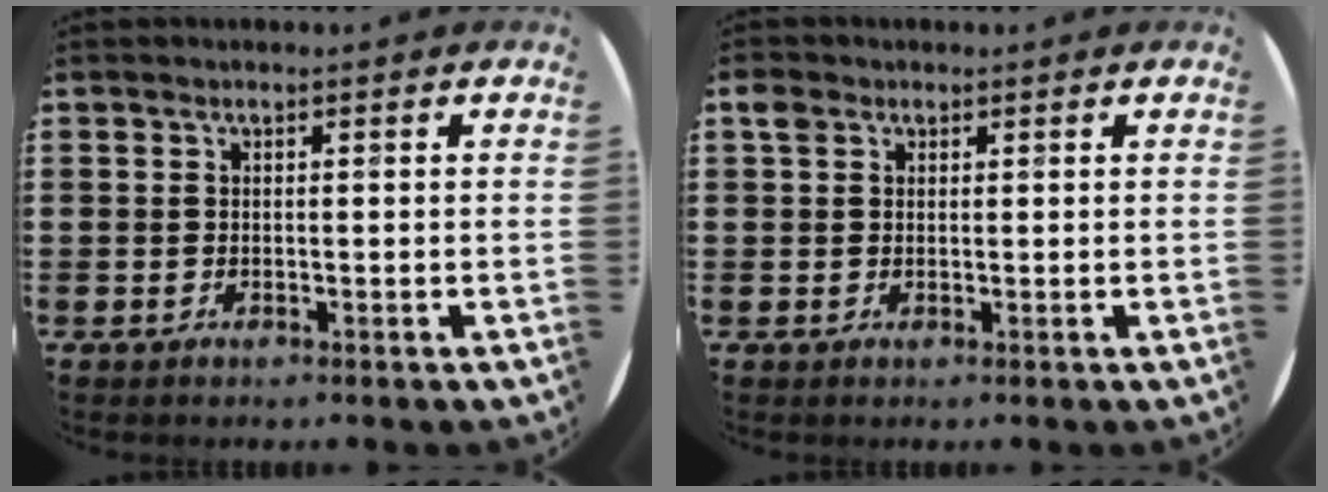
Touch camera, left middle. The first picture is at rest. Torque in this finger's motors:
{"motor_torque": [0.47, -0.35, 0.02, 0.05]}